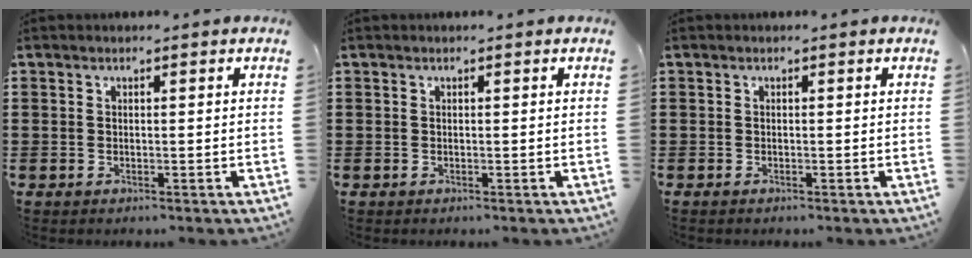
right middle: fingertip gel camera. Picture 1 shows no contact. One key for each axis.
{"total": 0.0}
{"total": 0.0}